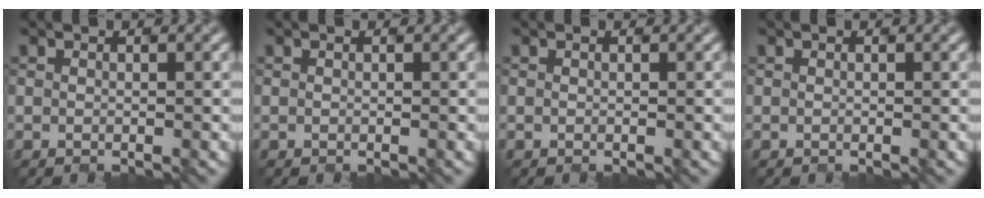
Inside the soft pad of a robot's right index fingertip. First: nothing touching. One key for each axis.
{"total": 0.0}
{"total": 0.0}
{"total": 0.0}